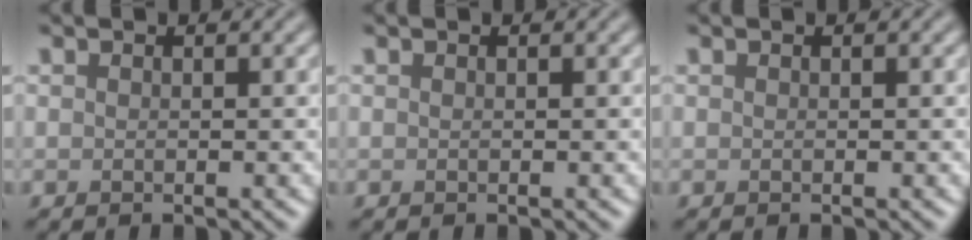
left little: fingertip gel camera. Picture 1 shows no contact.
{"total": 0.0}
{"total": 0.0}